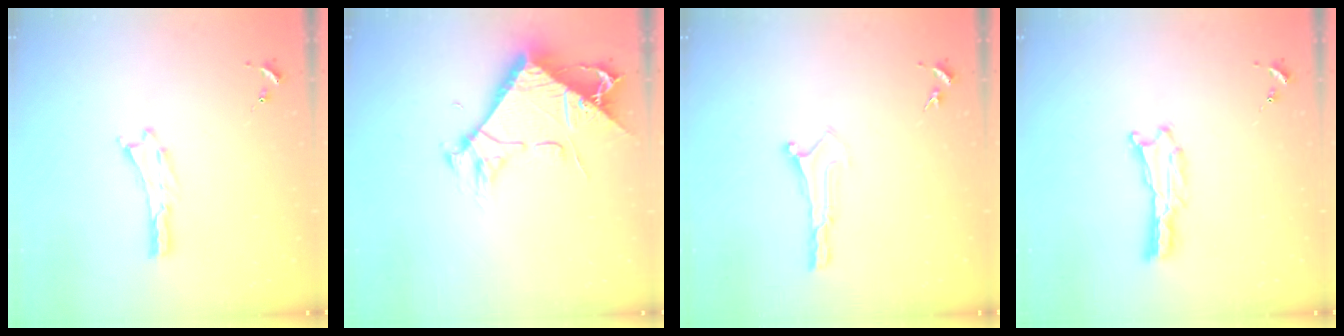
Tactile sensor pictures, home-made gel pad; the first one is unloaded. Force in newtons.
{"total": 6.8, "press": 6.8, "slide": 0.9}
{"total": 0.0}
{"total": 0.6, "press": 0.6, "slide": 0.1}